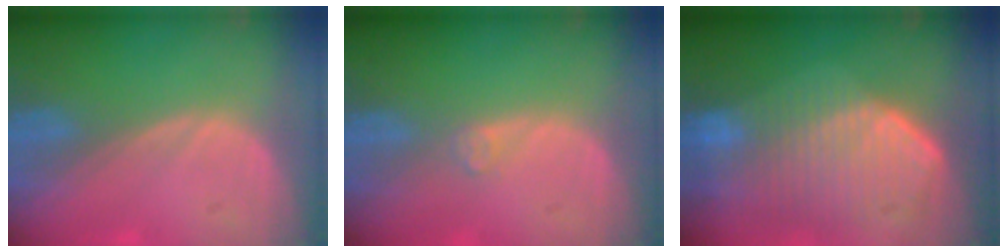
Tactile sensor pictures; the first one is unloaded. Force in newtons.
{"total": 1.2, "press": 1.2, "slide": 0.3}
{"total": 10.8, "press": 9.4, "slide": 5.3}